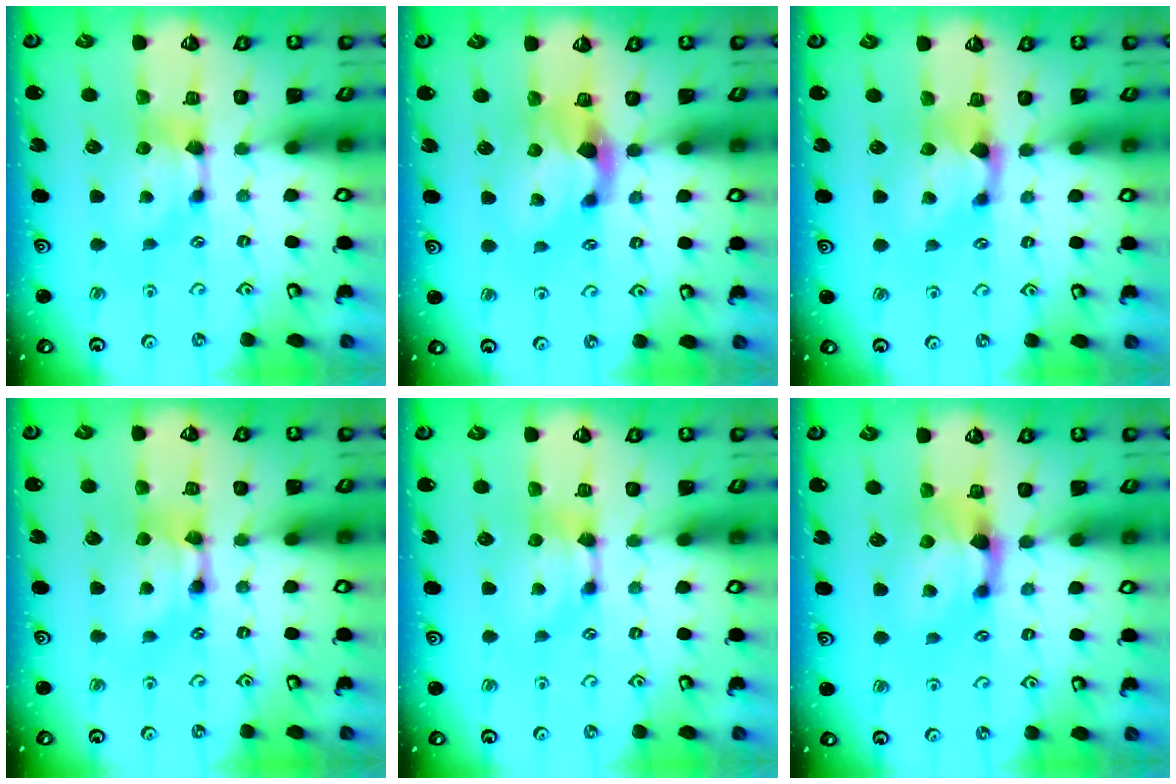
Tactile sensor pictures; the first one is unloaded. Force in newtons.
{"total": 2.3, "press": 1.9, "slide": 1.3}
{"total": 1.1, "press": 0.1, "slide": 1.1}
{"total": 2.2, "press": 2.2, "slide": 0.1}
{"total": 0.0}
{"total": 1.9, "press": 1.3, "slide": 1.4}